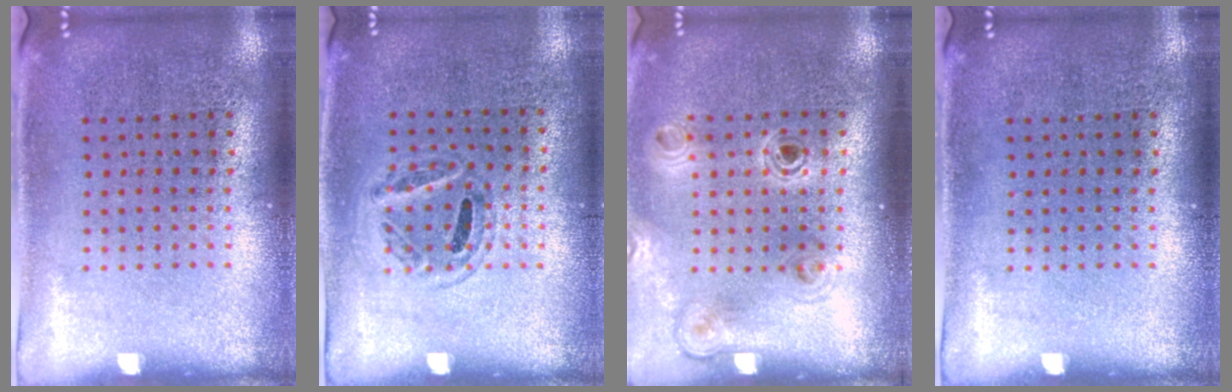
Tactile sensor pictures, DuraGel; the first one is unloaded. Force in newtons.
{"total": 1.0, "press": 0.8, "slide": 0.6}
{"total": 1.1, "press": 1.1, "slide": 0.1}
{"total": 0.0}